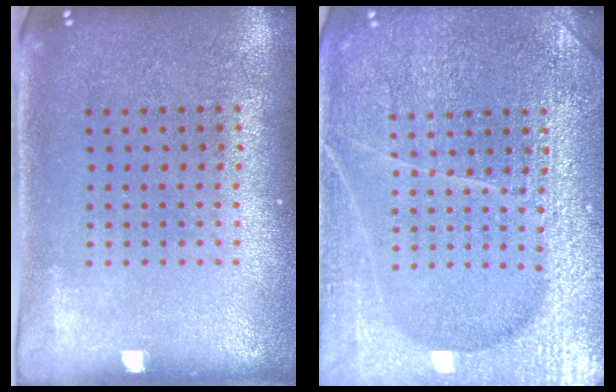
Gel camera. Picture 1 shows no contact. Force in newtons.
{"total": 6.6, "press": 6.6, "slide": 0.8}